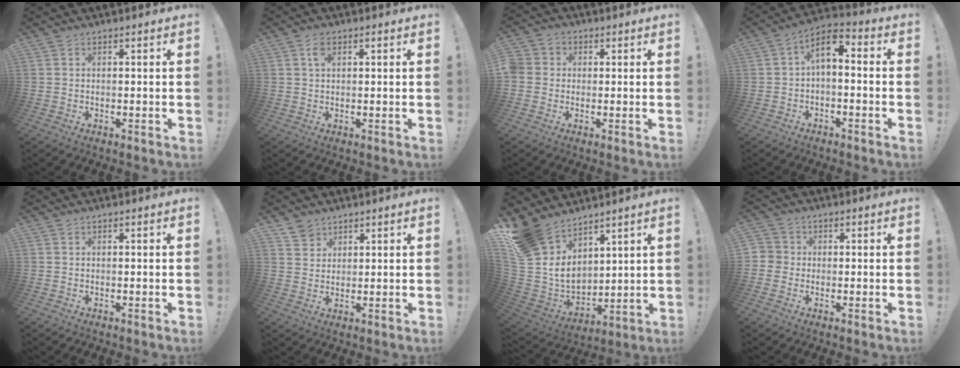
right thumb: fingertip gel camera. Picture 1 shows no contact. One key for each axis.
{"total": 2.7, "fx": 1.0, "fy": 1.6, "fz": 2.0, "tx": -0.020, "ty": -0.003, "tz": 0.011}
{"total": 4.2, "fx": -0.5, "fy": 3.9, "fz": 1.5, "tx": -0.031, "ty": 0.011, "tz": -0.009}
{"total": 6.2, "fx": -0.1, "fy": 3.0, "fz": 5.4, "tx": -0.095, "ty": 0.003, "tz": -0.003}
{"total": 0.0}
{"total": 4.3, "fx": 3.3, "fy": 2.7, "fz": 0.5, "tx": -0.006, "ty": -0.020, "tz": 0.063}
{"total": 15.5, "fx": 10.2, "fy": 9.6, "fz": 6.7, "tx": -0.147, "ty": -0.079, "tz": 0.201}
{"total": 3.4, "fx": -0.7, "fy": 3.2, "fz": 0.9, "tx": -0.013, "ty": 0.010, "tz": -0.012}